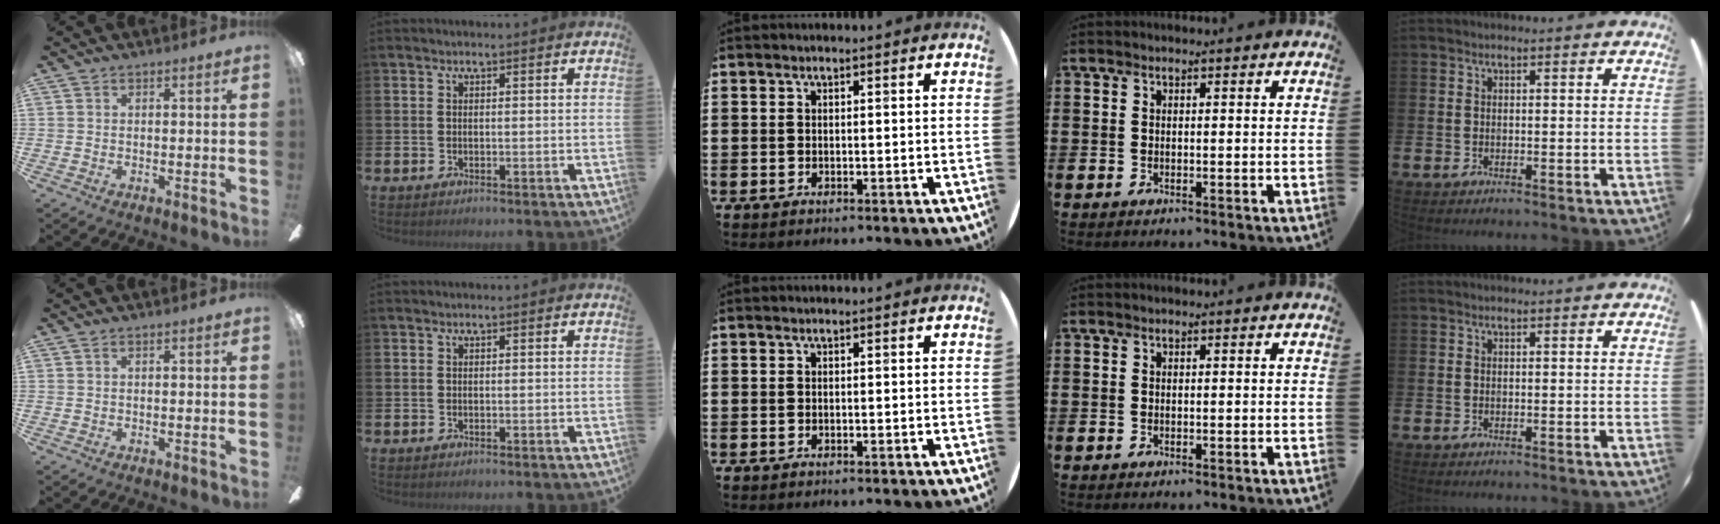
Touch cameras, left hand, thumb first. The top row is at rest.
{}